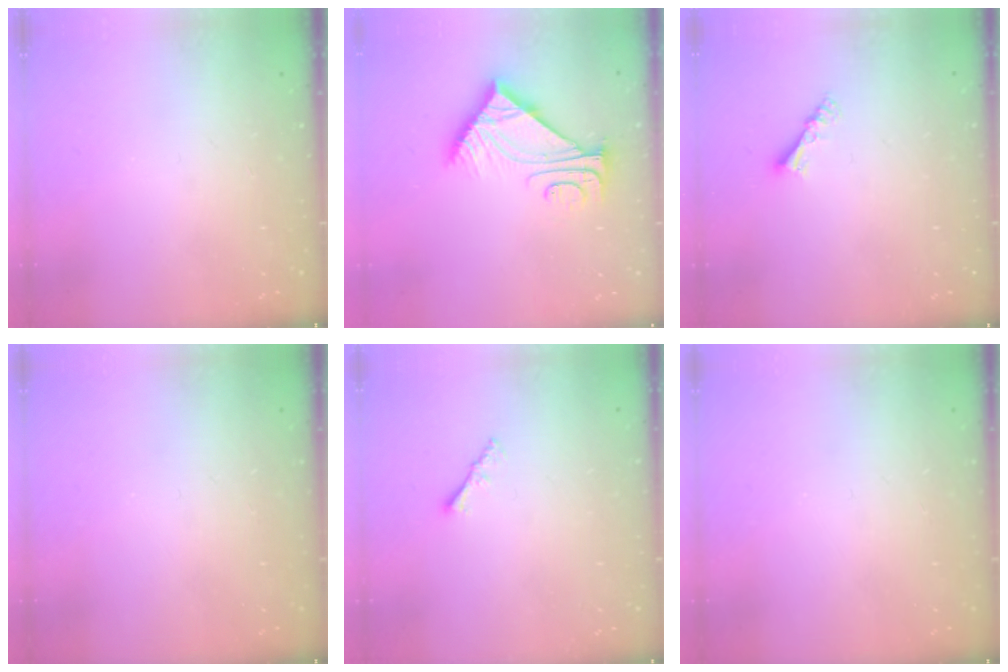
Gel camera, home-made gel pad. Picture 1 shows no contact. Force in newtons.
{"total": 8.9, "press": 8.9, "slide": 0.2}
{"total": 5.2, "press": 5.1, "slide": 0.5}
{"total": 0.0}
{"total": 1.6, "press": 1.5, "slide": 0.5}
{"total": 0.0}